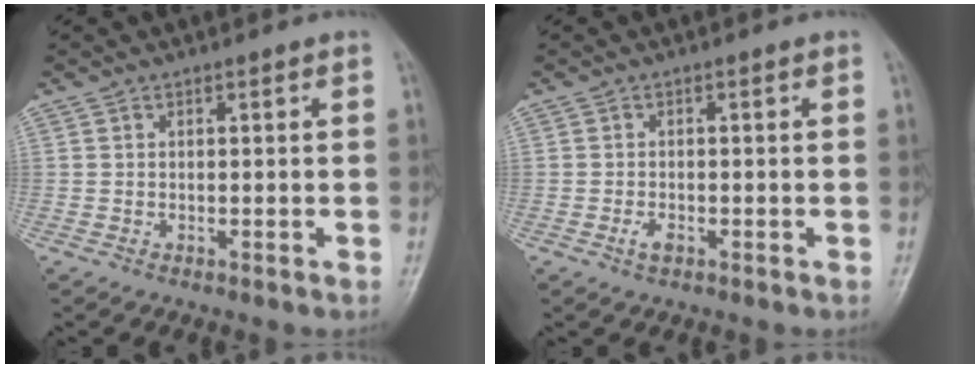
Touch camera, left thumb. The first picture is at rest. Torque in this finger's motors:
{"motor_torque": [-0.08, 0.07, 0.28, 0.14, 0.00]}